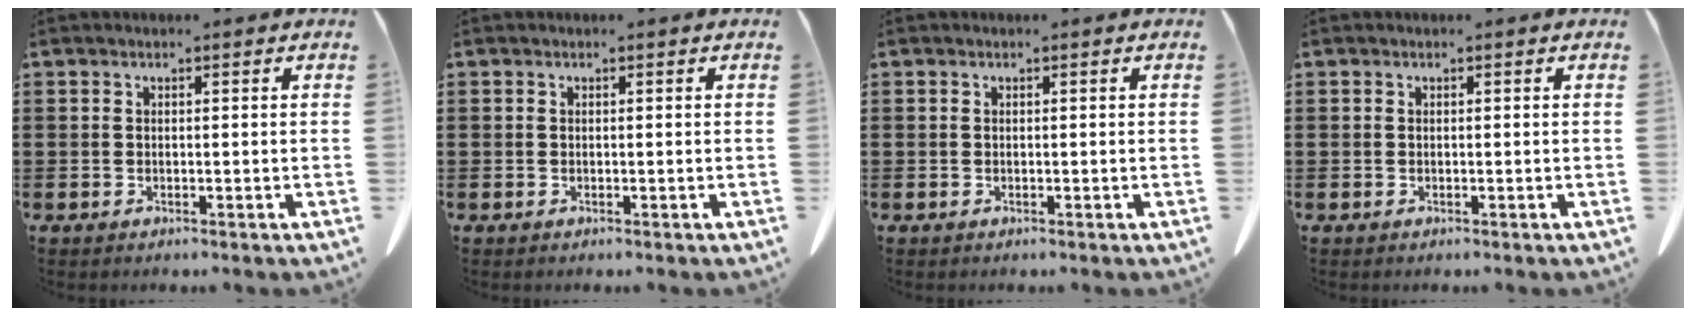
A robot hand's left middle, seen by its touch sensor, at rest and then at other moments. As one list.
[{"total": 0.0}, {"total": 0.0}, {"total": 0.0}]